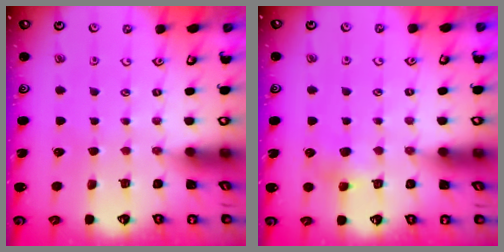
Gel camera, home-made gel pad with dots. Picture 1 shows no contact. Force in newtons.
{"total": 5.0, "press": 4.9, "slide": 1.0}